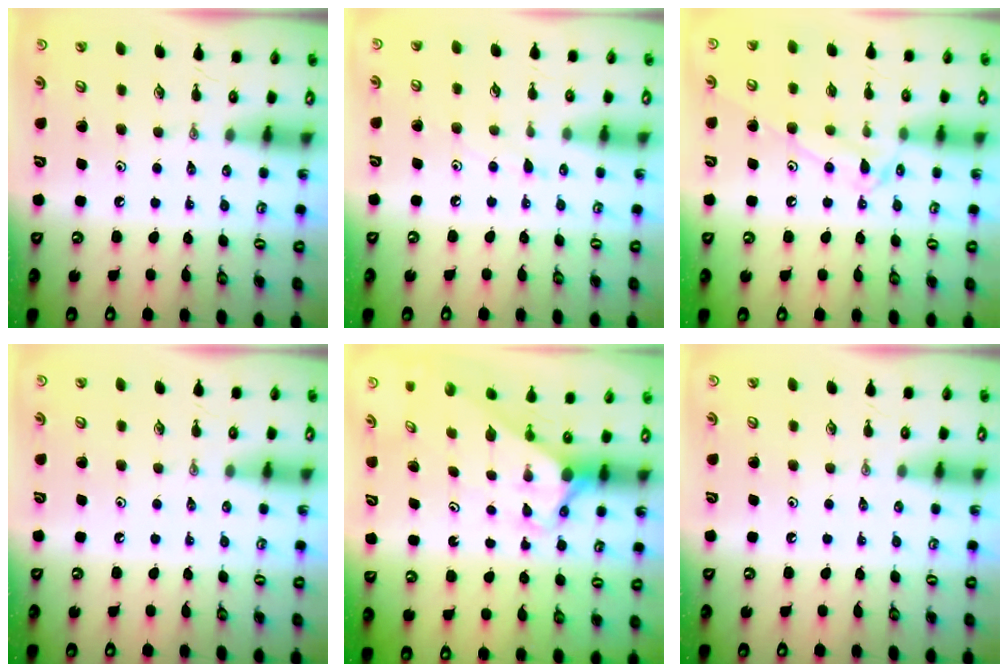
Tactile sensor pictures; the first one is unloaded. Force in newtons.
{"total": 6.2, "press": 6.2, "slide": 0.7}
{"total": 11.9, "press": 11.9, "slide": 0.7}
{"total": 0.0}
{"total": 2.6, "press": 2.6, "slide": 0.0}
{"total": 0.0}